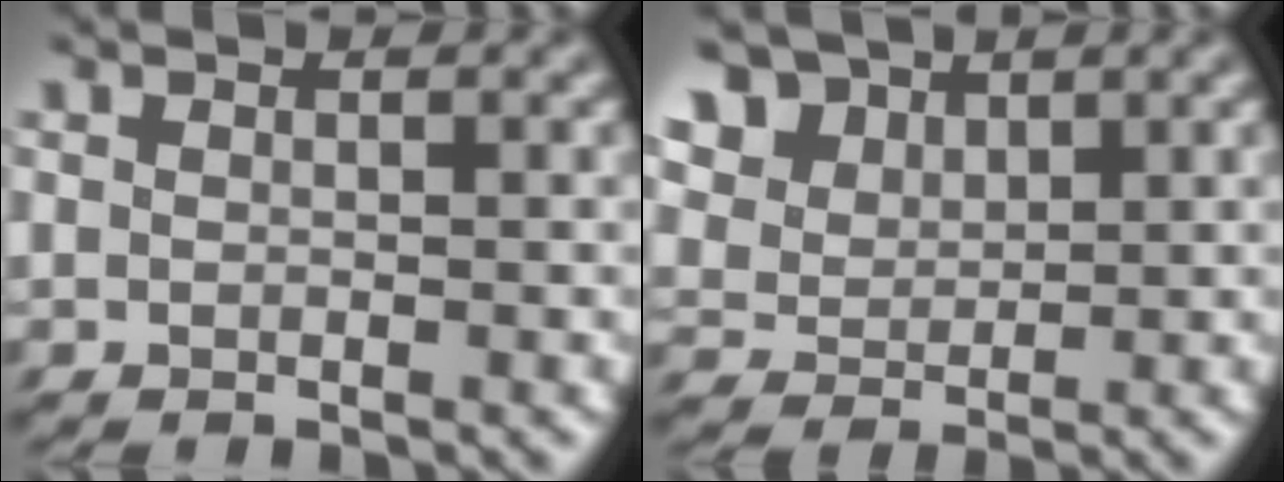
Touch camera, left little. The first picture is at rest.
{"total": 5.6, "force": [3.0, 3.5, 3.2], "torque": [-0.073, 0.020, 0.029]}